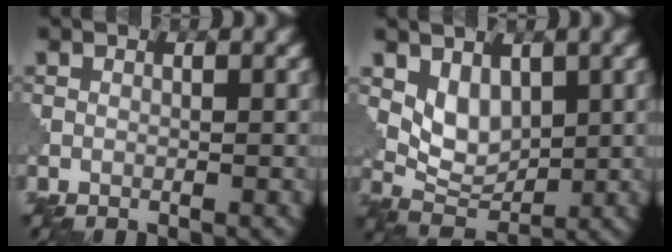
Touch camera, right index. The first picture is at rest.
{"total": 3.7, "force": [1.3, 2.4, 2.5], "torque": [-0.045, -0.010, 0.034]}